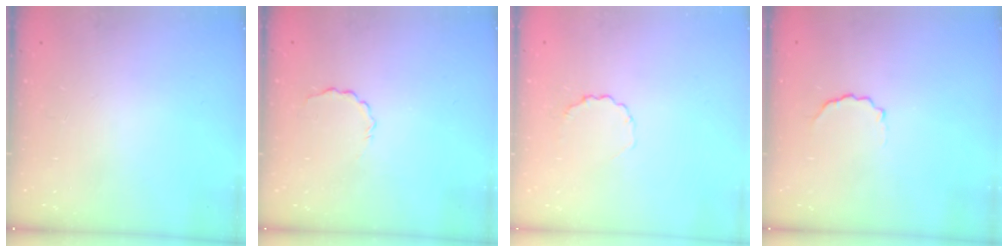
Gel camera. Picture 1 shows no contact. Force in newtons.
{"total": 2.9, "press": 2.7, "slide": 0.9}
{"total": 2.6, "press": 2.3, "slide": 1.0}
{"total": 3.2, "press": 3.2, "slide": 0.7}